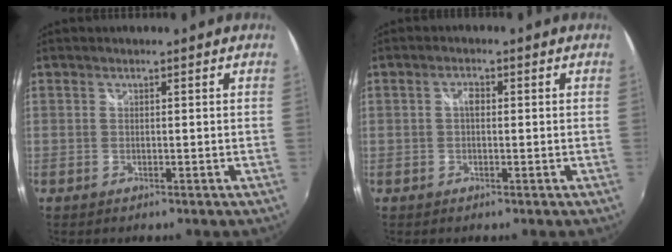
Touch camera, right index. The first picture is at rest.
{"total": 1.7, "force": [0.0, 1.0, 1.4], "torque": [-0.025, 0.006, -0.003]}